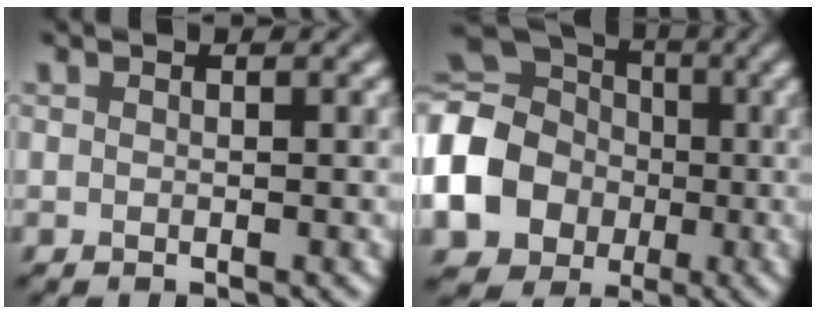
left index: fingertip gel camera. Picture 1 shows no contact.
{"total": 17.0, "force": [-2.8, 14.9, 7.6], "torque": [-0.198, -0.012, -0.098]}